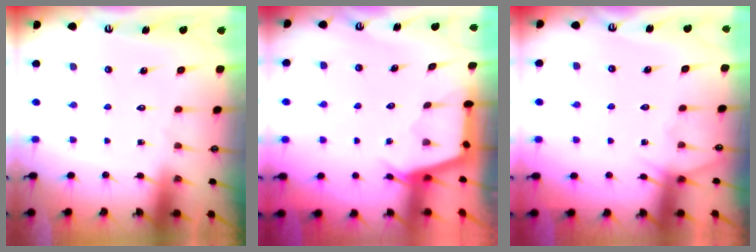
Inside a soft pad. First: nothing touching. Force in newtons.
{"total": 2.9, "press": 2.9, "slide": 0.3}
{"total": 4.5, "press": 4.4, "slide": 0.6}